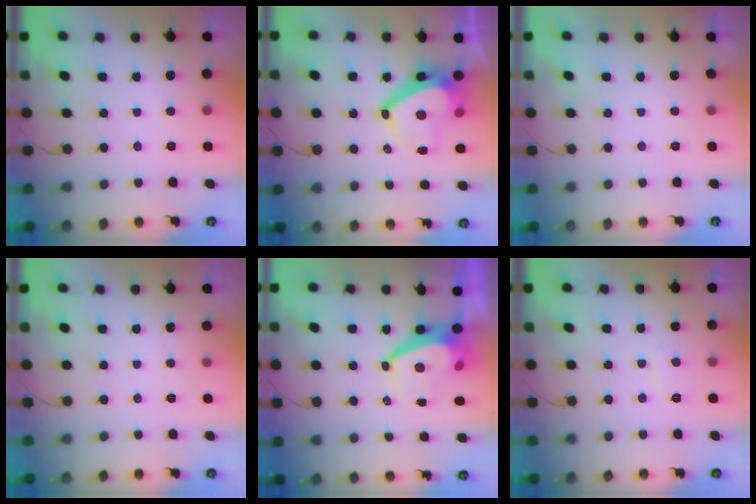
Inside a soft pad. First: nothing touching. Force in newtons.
{"total": 10.4, "press": 10.3, "slide": 1.6}
{"total": 2.3, "press": 2.2, "slide": 0.4}
{"total": 0.0}
{"total": 4.3, "press": 4.3, "slide": 0.5}
{"total": 1.6, "press": 1.5, "slide": 0.6}